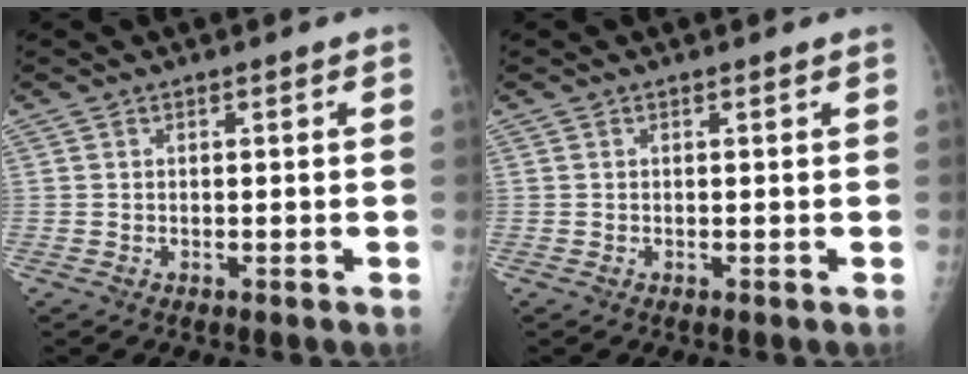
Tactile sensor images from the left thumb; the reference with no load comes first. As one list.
[{"total": 0.0}]